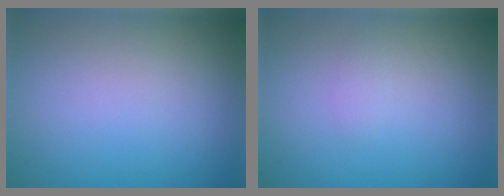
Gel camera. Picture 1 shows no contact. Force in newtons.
{"total": 0.7, "press": 0.7, "slide": 0.0}